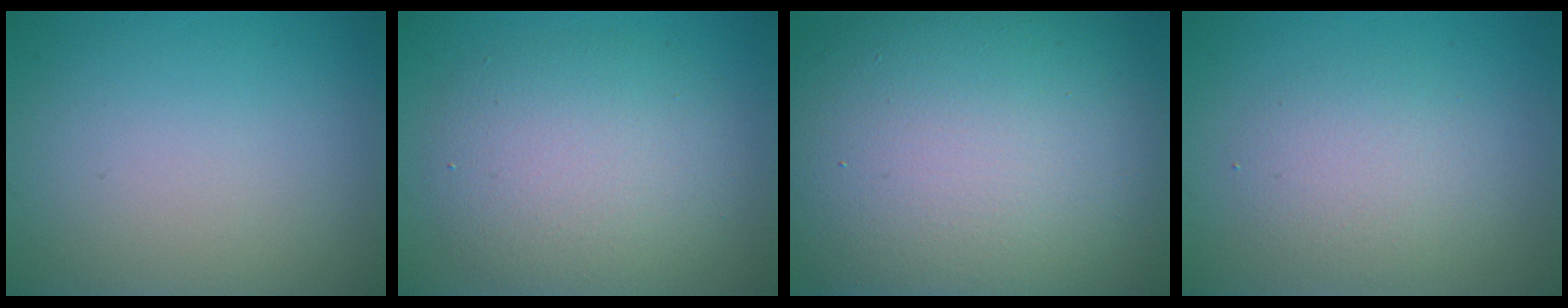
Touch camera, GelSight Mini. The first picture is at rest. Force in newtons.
{"total": 6.1, "press": 6.1, "slide": 0.4}
{"total": 17.3, "press": 17.3, "slide": 1.4}
{"total": 3.0, "press": 3.0, "slide": 0.2}